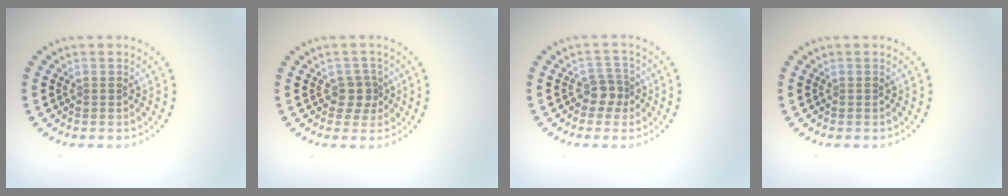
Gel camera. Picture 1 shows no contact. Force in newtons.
{"total": 1.9, "press": 1.6, "slide": 1.1}
{"total": 2.0, "press": 1.7, "slide": 1.1}
{"total": 0.0}